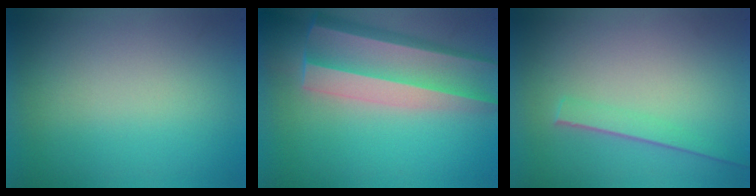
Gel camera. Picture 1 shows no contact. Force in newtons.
{"total": 7.7}
{"total": 1.4}